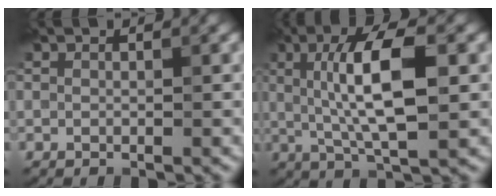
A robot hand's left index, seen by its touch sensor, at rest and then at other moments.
{"total": 7.8, "force": [0.8, 2.2, 7.4], "torque": [-0.123, 0.005, 0.011]}